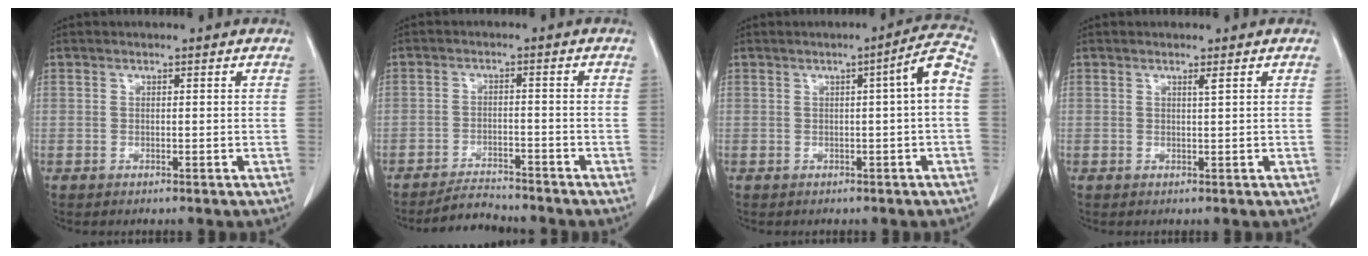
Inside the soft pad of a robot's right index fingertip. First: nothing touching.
{"total": 4.3, "force": [-4.3, 0.4, 0.2], "torque": [-0.007, -0.013, -0.073]}
{"total": 4.5, "force": [-0.1, -0.3, 4.5], "torque": [-0.059, 0.009, -0.001]}
{"total": 0.7, "force": [0.4, -0.2, 0.5], "torque": [-0.018, -0.005, 0.010]}